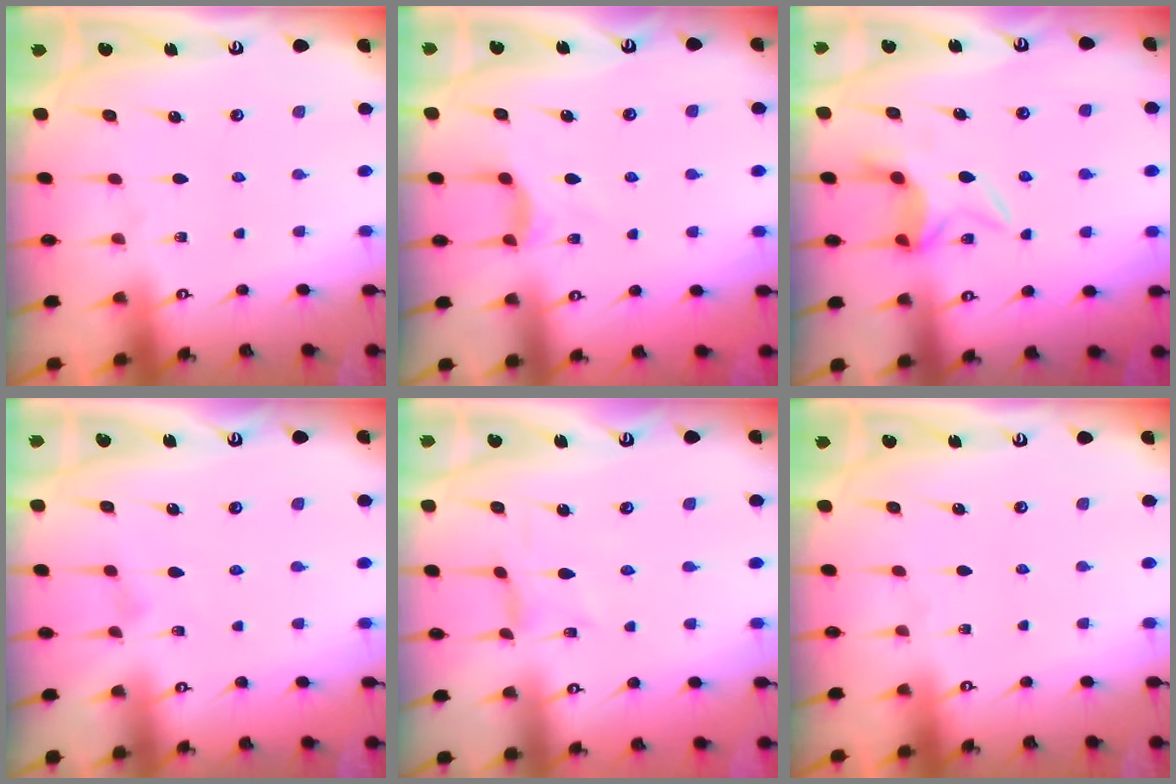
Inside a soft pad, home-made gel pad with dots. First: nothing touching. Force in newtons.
{"total": 4.5, "press": 4.5, "slide": 0.6}
{"total": 5.9, "press": 5.7, "slide": 1.4}
{"total": 0.0}
{"total": 0.0}
{"total": 0.0}